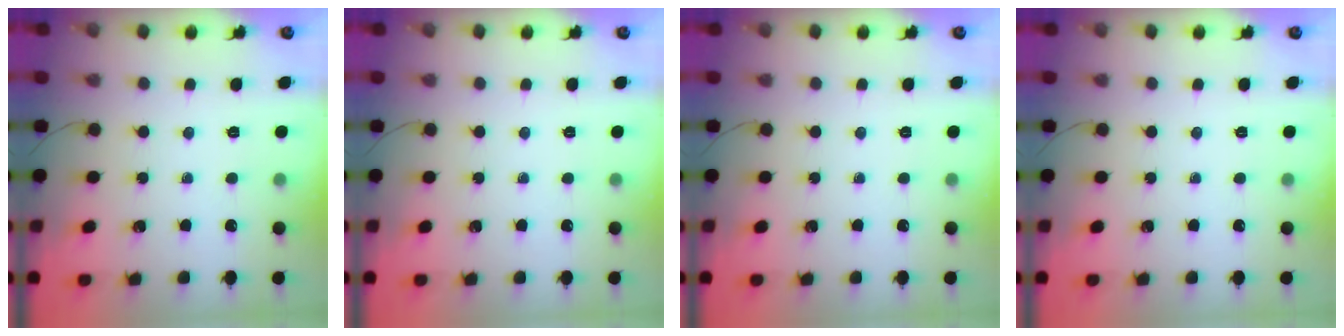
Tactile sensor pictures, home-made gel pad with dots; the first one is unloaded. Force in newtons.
{"total": 0.0}
{"total": 0.0}
{"total": 0.0}